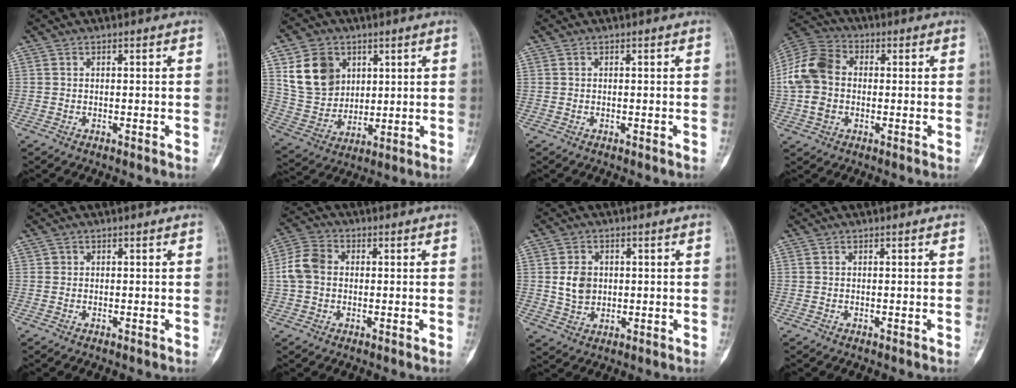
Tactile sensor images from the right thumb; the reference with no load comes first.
{"total": 13.3, "force": [5.0, 10.6, 6.4], "torque": [-0.091, -0.017, 0.108]}
{"total": 0.0}
{"total": 12.4, "force": [0.0, 9.3, 8.2], "torque": [-0.166, 0.029, -0.007]}
{"total": 0.6, "force": [0.1, 0.6, 0.1], "torque": [0.004, 0.003, 0.001]}
{"total": 6.8, "force": [0.2, 5.4, 4.2], "torque": [-0.086, 0.019, -0.004]}
{"total": 5.7, "force": [0.6, 4.6, 3.4], "torque": [-0.044, -0.006, 0.017]}
{"total": 0.0}